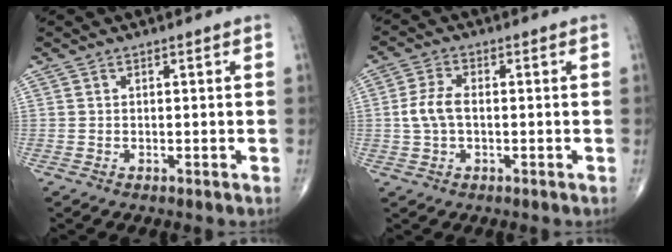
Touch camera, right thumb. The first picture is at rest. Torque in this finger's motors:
{"motor_torque": [-0.44, 0.65, 0.66, -0.07, 0.04]}